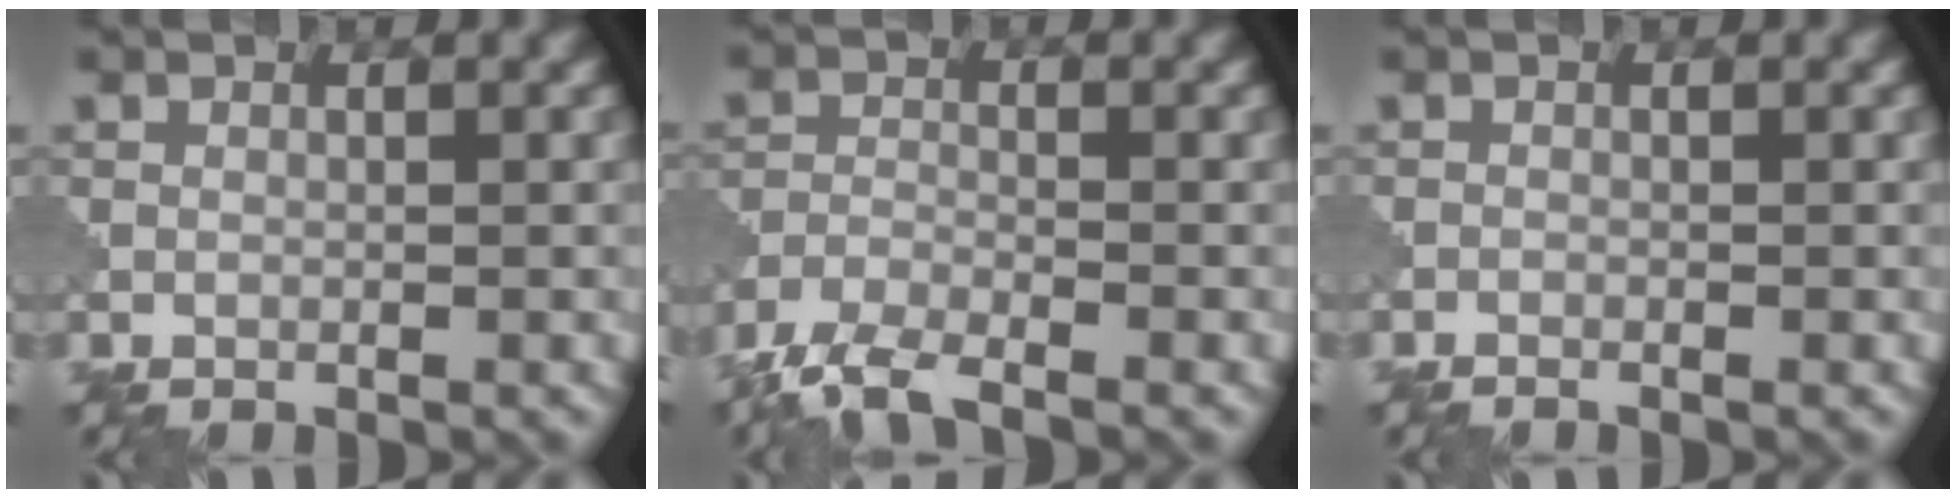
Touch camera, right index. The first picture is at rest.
{"total": 5.0, "force": [-4.2, 1.1, 2.5], "torque": [-0.049, -0.010, -0.090]}
{"total": 0.7, "force": [-0.6, 0.0, 0.2], "torque": [-0.001, -0.002, -0.016]}